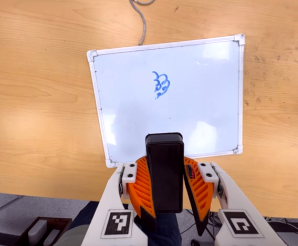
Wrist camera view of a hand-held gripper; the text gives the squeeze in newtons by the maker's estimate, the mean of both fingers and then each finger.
{"total": 11.0, "left": 9.8, "right": 12.1}